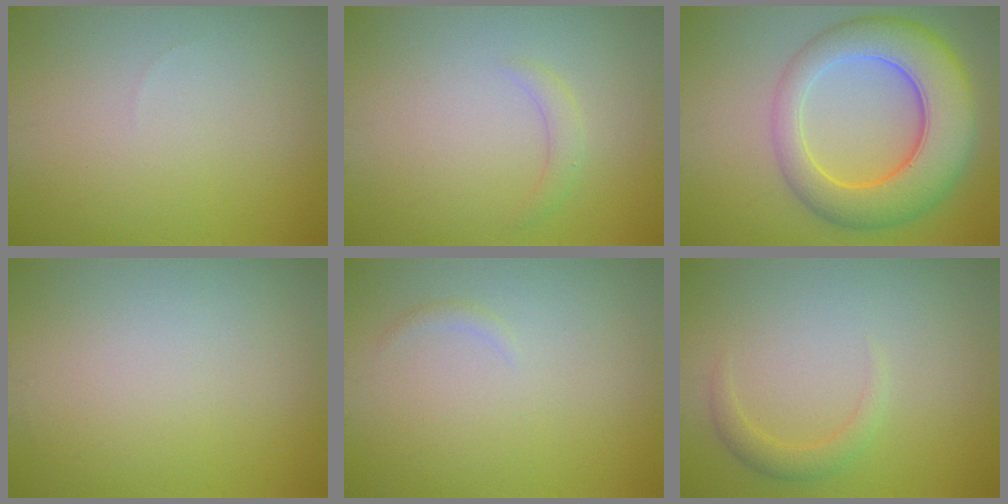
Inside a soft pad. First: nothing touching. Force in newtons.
{"total": 1.3, "press": 1.3, "slide": 0.0}
{"total": 9.0, "press": 9.0, "slide": 0.4}
{"total": 0.0}
{"total": 0.5, "press": 0.5, "slide": 0.0}
{"total": 1.6, "press": 1.6, "slide": 0.1}